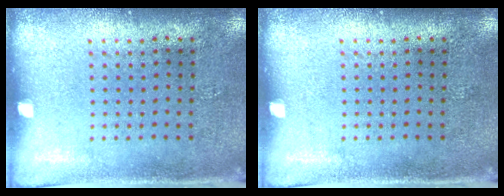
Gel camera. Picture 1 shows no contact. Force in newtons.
{"total": 0.0}